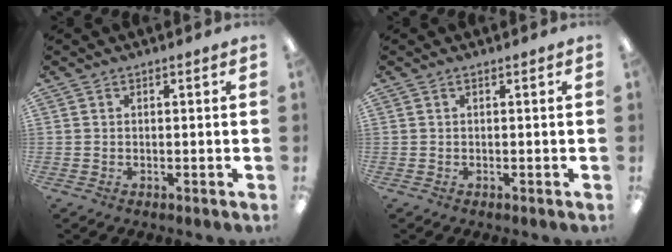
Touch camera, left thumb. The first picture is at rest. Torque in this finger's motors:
{"motor_torque": [0.00, 0.00, 0.04, -0.04, 0.00]}